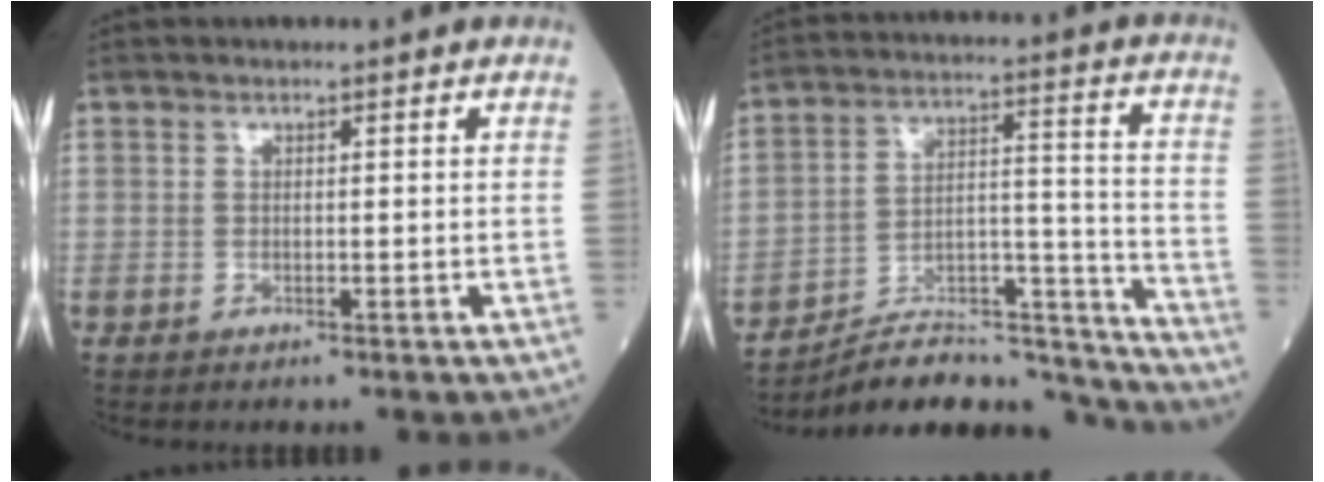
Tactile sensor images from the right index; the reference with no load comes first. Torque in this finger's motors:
{"motor_torque": [-1.03, -1.11, -0.97, -0.21]}